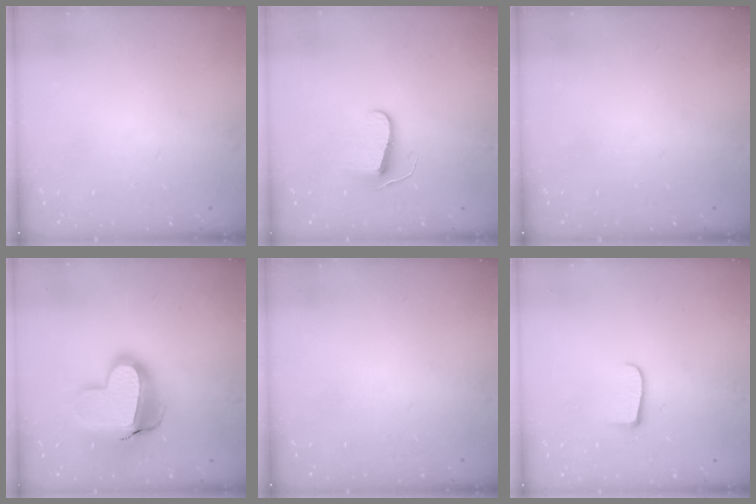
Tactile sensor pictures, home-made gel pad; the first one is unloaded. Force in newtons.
{"total": 7.5, "press": 7.4, "slide": 0.6}
{"total": 0.0}
{"total": 19.2, "press": 19.2, "slide": 1.5}
{"total": 0.0}
{"total": 6.2, "press": 6.1, "slide": 0.7}